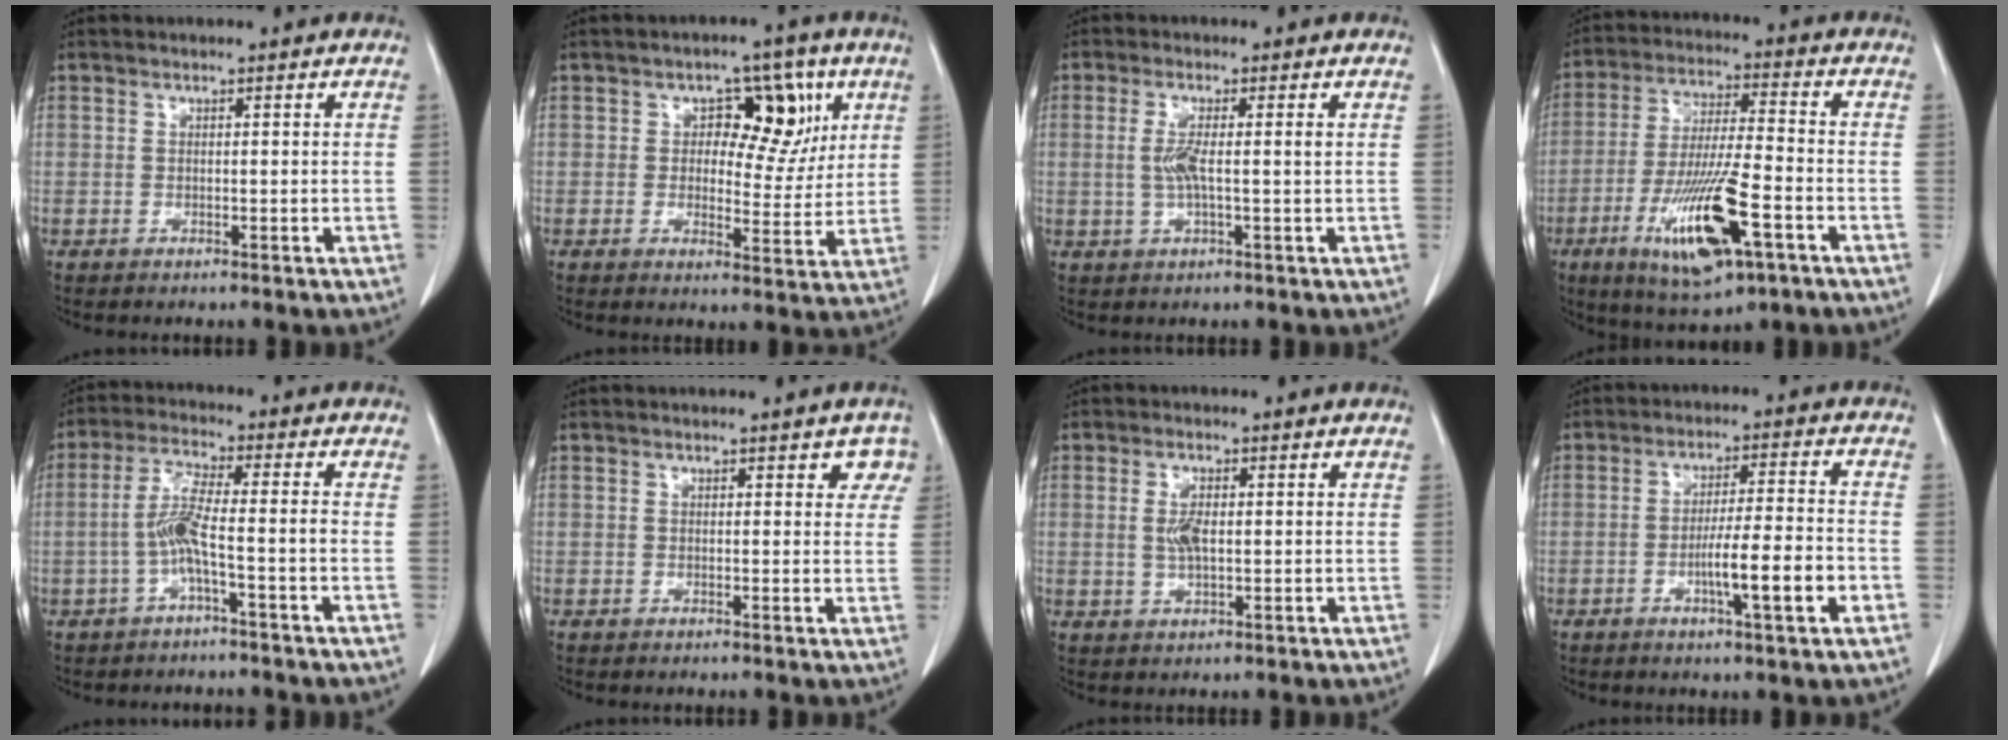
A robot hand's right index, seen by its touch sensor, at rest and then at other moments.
{"total": 8.4, "force": [2.9, 5.1, 5.9], "torque": [-0.060, 0.014, 0.040]}
{"total": 4.1, "force": [0.2, 0.3, 4.1], "torque": [-0.084, 0.001, 0.005]}
{"total": 15.4, "force": [-6.5, 2.6, 13.7], "torque": [-0.268, -0.024, -0.107]}
{"total": 5.9, "force": [-1.9, -0.2, 5.6], "torque": [-0.118, 0.012, -0.037]}
{"total": 3.0, "force": [1.7, 1.8, 1.7], "torque": [0.002, 0.005, 0.010]}
{"total": 3.6, "force": [0.2, 1.3, 3.3], "torque": [-0.072, 0.000, 0.007]}
{"total": 9.1, "force": [-3.1, 0.2, 8.5], "torque": [-0.138, -0.001, -0.052]}